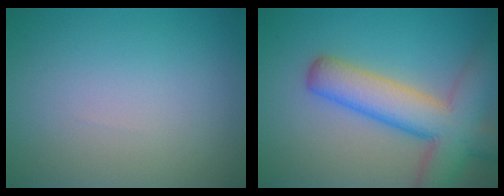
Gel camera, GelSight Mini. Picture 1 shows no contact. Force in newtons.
{"total": 8.6, "press": 8.6, "slide": 0.5}